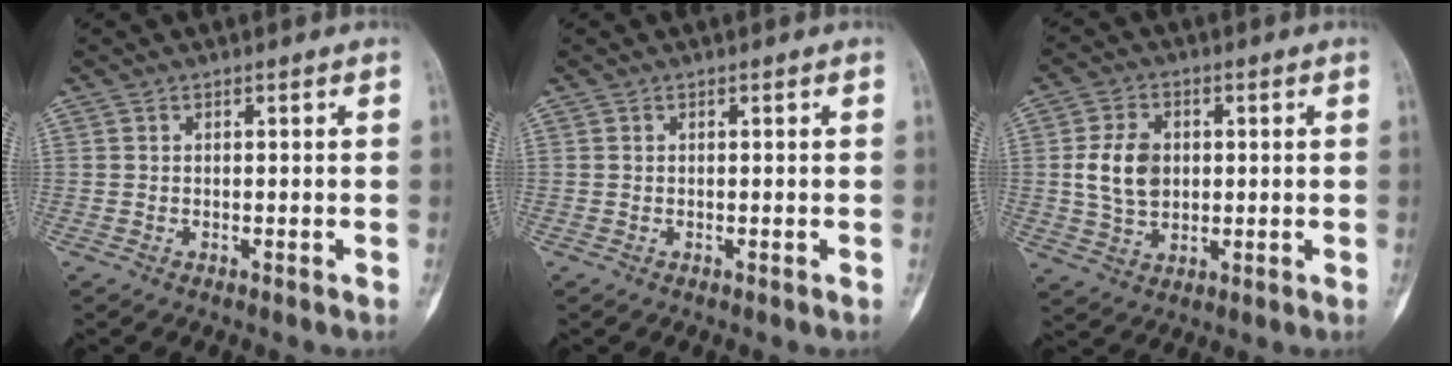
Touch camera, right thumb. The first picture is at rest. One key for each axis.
{"total": 0.0}
{"total": 8.7, "fx": 0.9, "fy": 6.3, "fz": 5.9, "tx": -0.094, "ty": 0.001, "tz": 0.020}